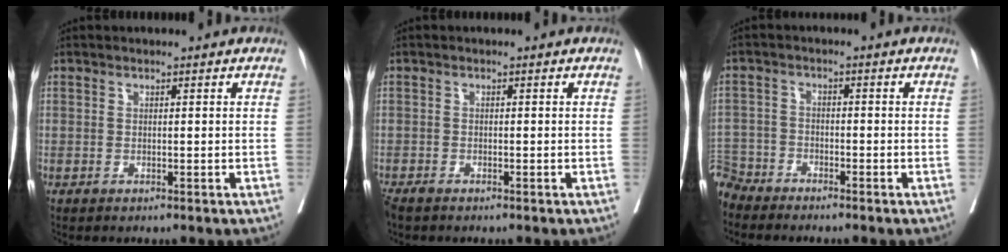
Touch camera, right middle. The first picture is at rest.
{"total": 2.6, "force": [-2.1, 0.9, 1.2], "torque": [-0.025, -0.008, -0.034]}
{"total": 5.4, "force": [-5.1, 1.5, -0.6], "torque": [0.018, -0.004, -0.105]}